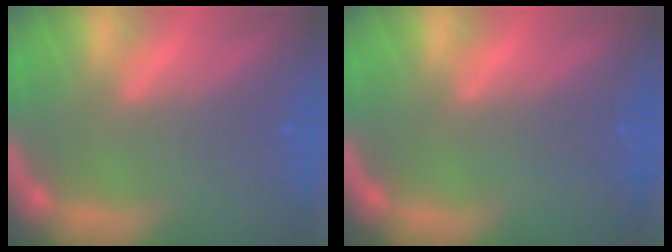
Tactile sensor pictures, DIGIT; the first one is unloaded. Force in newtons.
{"total": 0.0}